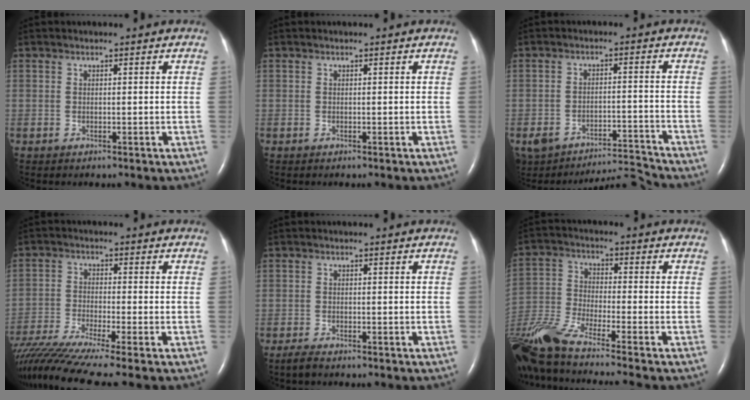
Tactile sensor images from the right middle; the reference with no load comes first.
{"total": 0.0}
{"total": 8.2, "force": [-8.0, 0.4, 1.2], "torque": [-0.037, 0.028, -0.135]}
{"total": 11.9, "force": [-9.6, -1.5, 6.8], "torque": [-0.125, -0.024, -0.165]}
{"total": 1.4, "force": [-1.2, 0.2, 0.8], "torque": [-0.027, -0.006, -0.023]}
{"total": 15.2, "force": [-12.5, -0.6, 8.6], "torque": [-0.200, -0.025, -0.237]}